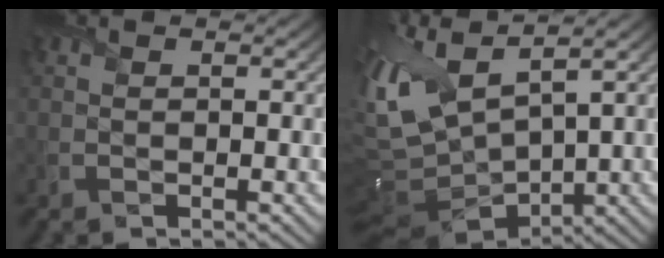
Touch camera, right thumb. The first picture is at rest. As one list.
[{"total": 11.6, "force": [3.4, 5.0, 9.9], "torque": [-0.269, 0.006, 0.076]}]